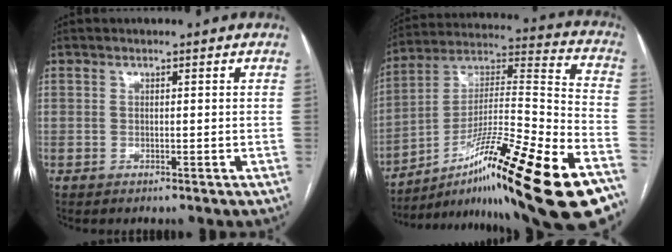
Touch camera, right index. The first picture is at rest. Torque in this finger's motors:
{"motor_torque": [1.13, -1.01, 0.45, 0.21]}